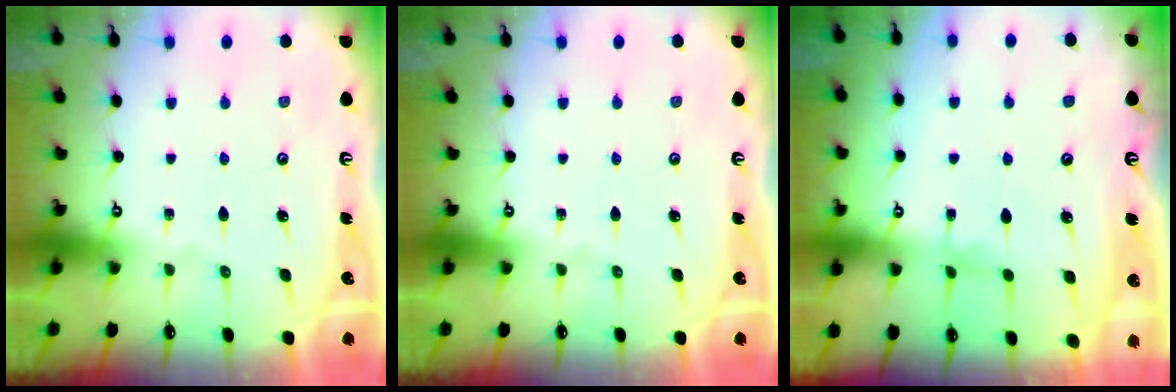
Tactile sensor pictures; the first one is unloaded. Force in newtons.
{"total": 0.0}
{"total": 3.4, "press": 3.4, "slide": 0.2}